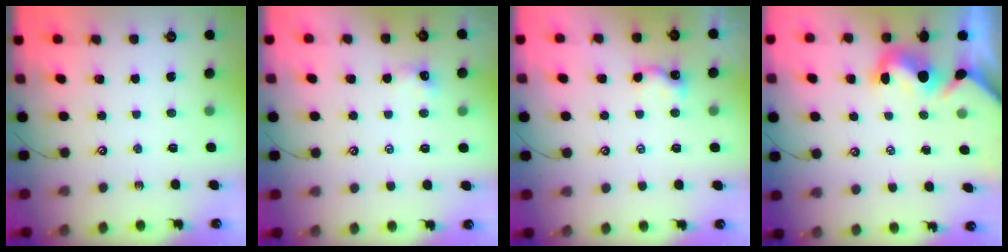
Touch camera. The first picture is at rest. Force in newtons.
{"total": 0.0}
{"total": 1.0, "press": 1.0, "slide": 0.2}
{"total": 2.1, "press": 1.9, "slide": 1.0}